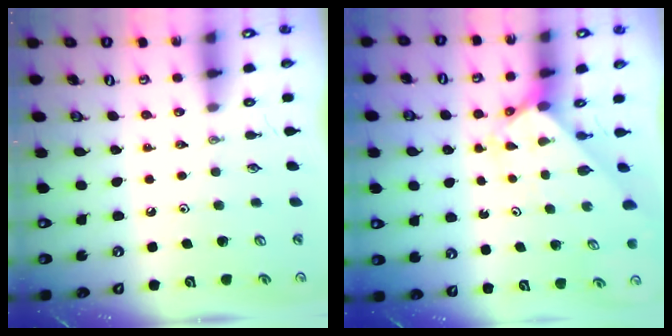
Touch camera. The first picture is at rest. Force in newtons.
{"total": 2.0, "press": 2.0, "slide": 0.2}